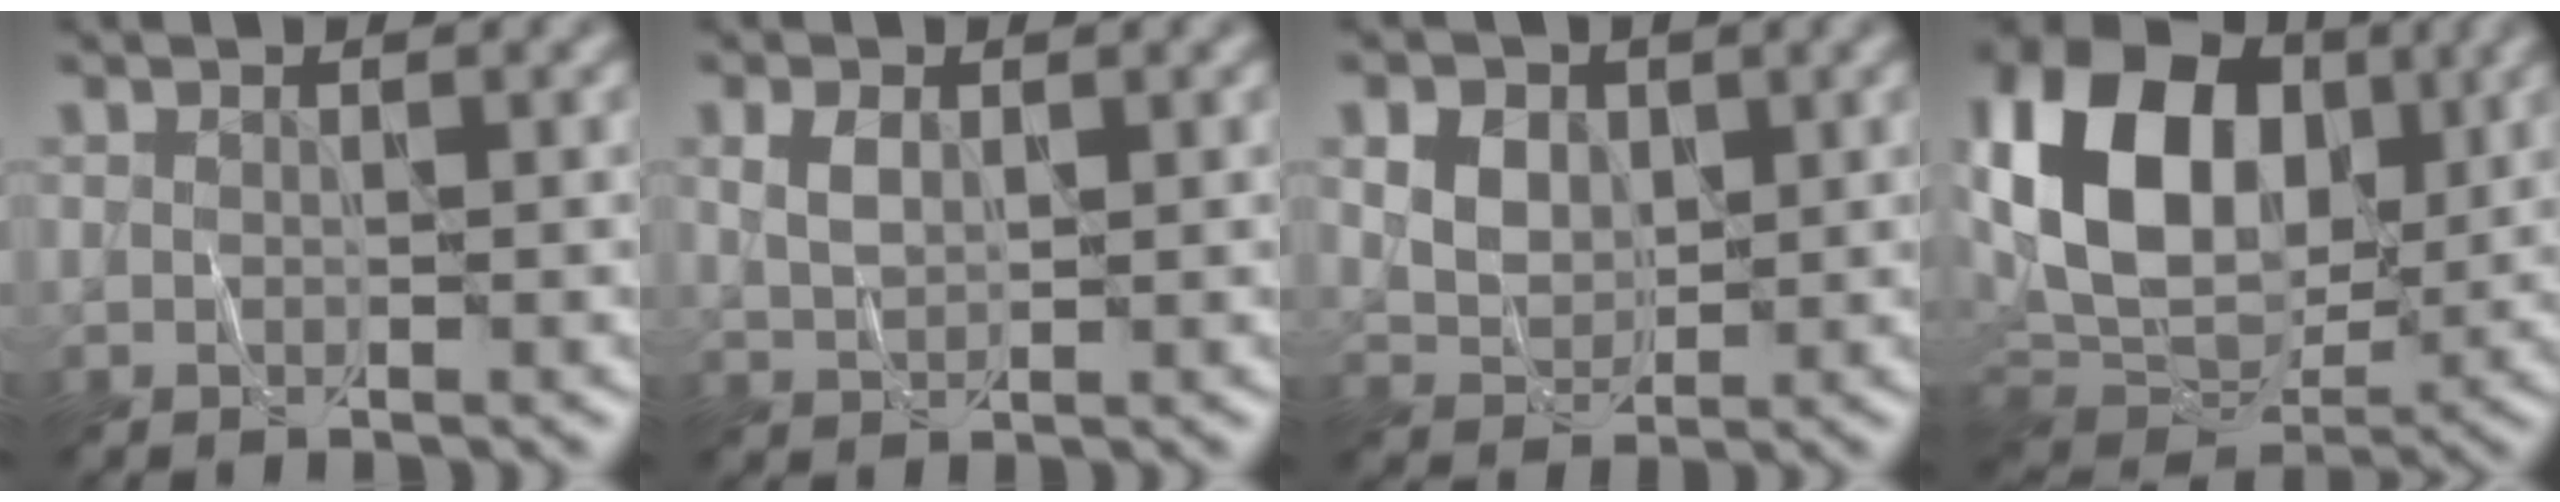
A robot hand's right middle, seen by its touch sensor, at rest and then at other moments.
{"total": 2.1, "force": [0.7, 1.3, 1.4], "torque": [-0.035, 0.002, 0.018]}
{"total": 7.2, "force": [3.0, 5.4, 3.7], "torque": [-0.079, 0.028, 0.042]}
{"total": 14.1, "force": [2.9, 10.0, 9.5], "torque": [-0.179, 0.017, 0.047]}